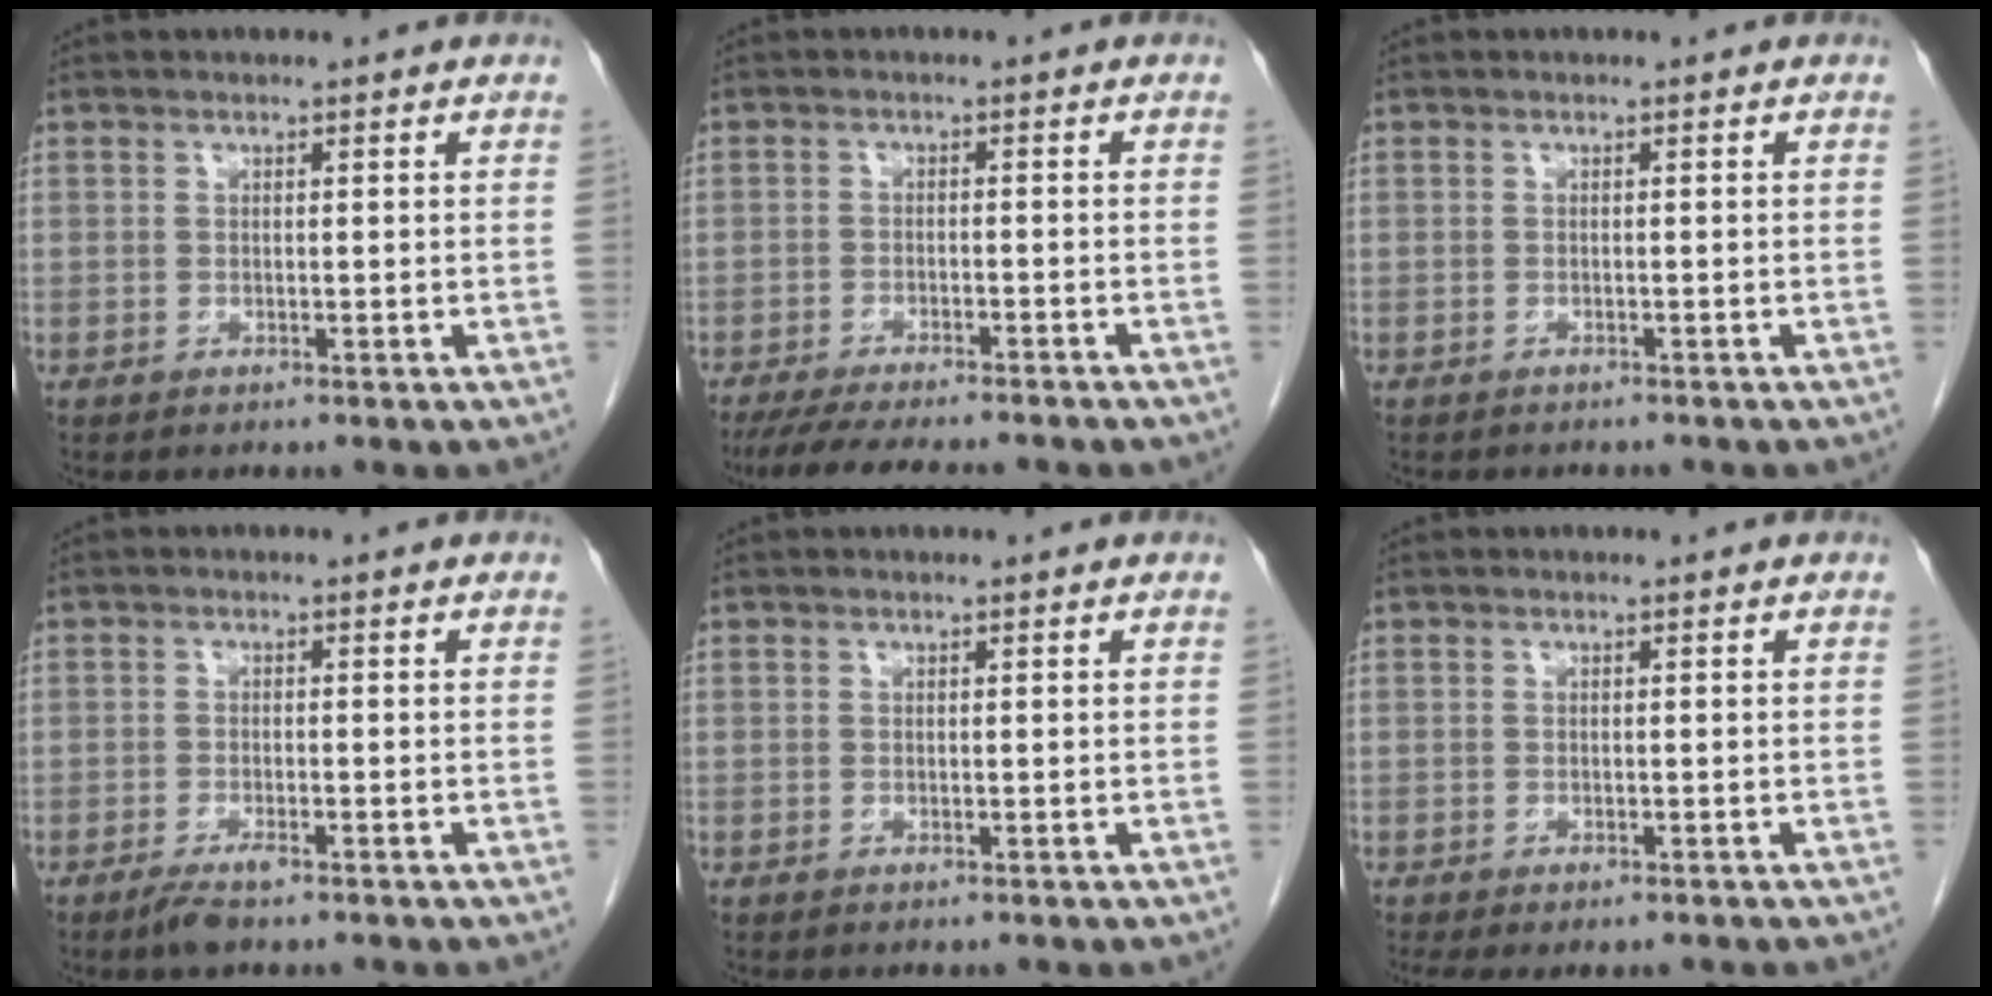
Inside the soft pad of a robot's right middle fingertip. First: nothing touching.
{"total": 13.1, "force": [-11.4, 1.6, 6.3], "torque": [-0.094, -0.021, -0.160]}
{"total": 3.3, "force": [-3.0, 0.8, 1.1], "torque": [-0.018, -0.006, -0.036]}
{"total": 2.8, "force": [-2.0, 0.5, 1.9], "torque": [-0.042, -0.005, -0.035]}
{"total": 0.0}
{"total": 3.9, "force": [-3.0, 1.4, 2.1], "torque": [-0.030, -0.013, -0.042]}